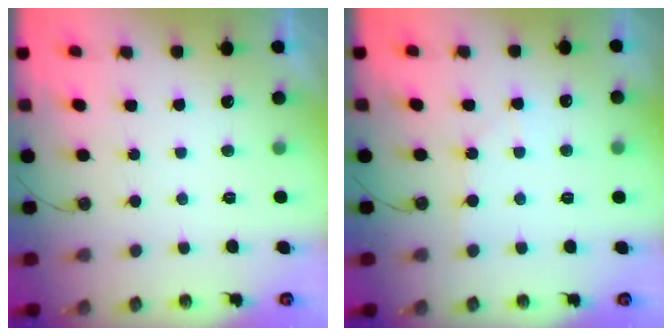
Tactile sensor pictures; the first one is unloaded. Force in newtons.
{"total": 3.6, "press": 3.5, "slide": 0.5}